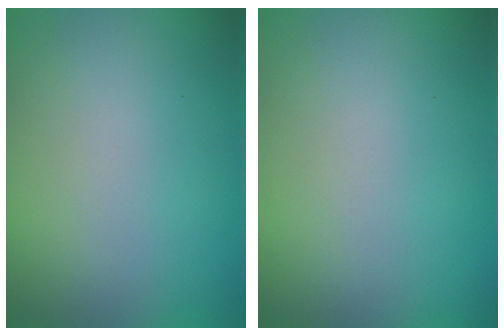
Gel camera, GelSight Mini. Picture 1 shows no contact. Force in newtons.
{"total": 0.0}